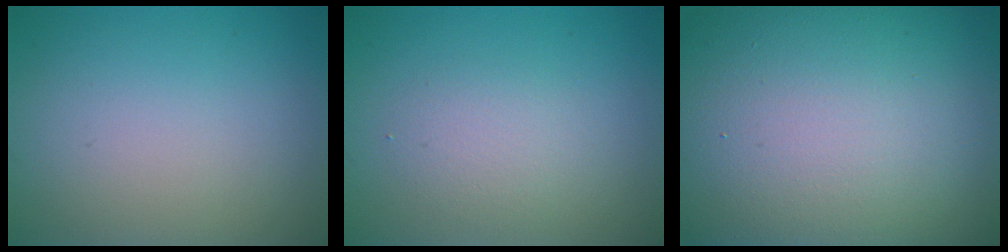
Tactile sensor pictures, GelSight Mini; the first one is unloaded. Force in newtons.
{"total": 2.0, "press": 2.0, "slide": 0.1}
{"total": 23.9, "press": 23.8, "slide": 1.2}